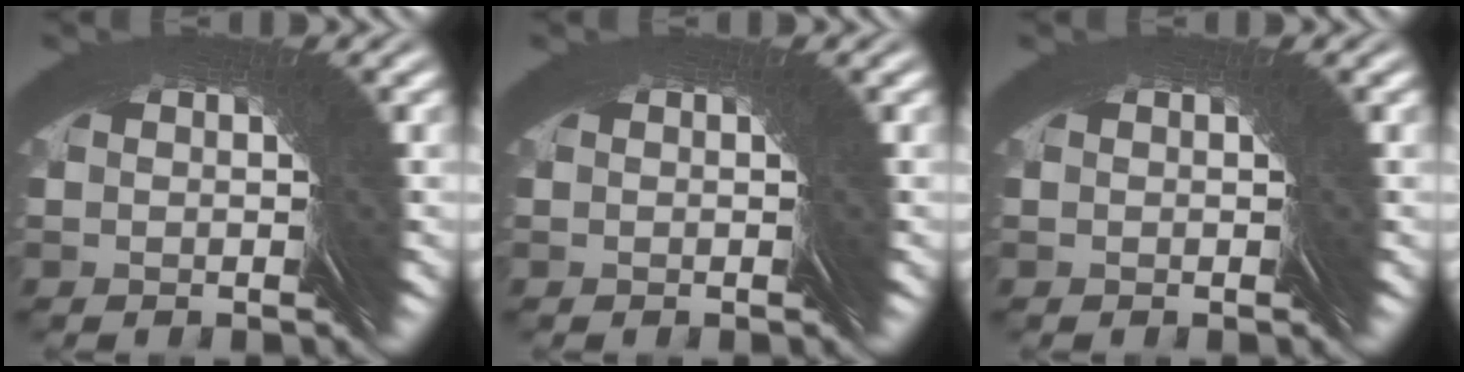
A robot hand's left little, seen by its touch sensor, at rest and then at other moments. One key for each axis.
{"total": 0.0}
{"total": 0.0}